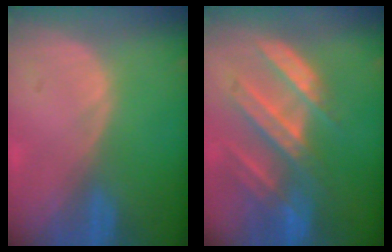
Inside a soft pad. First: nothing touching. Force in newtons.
{"total": 8.7, "press": 7.9, "slide": 3.5}